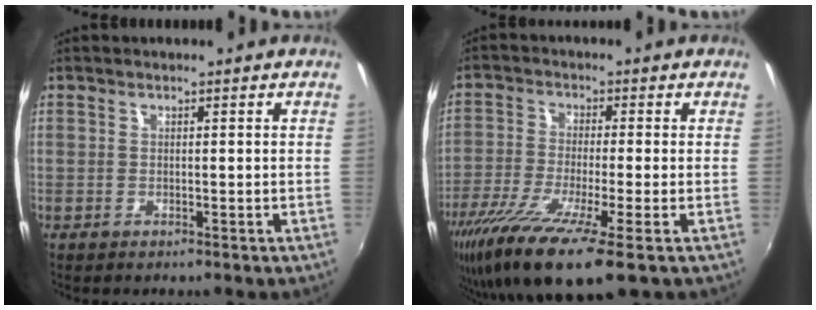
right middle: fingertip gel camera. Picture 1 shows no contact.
{"total": 14.2, "force": [-8.6, 1.4, 11.2], "torque": [-0.237, -0.054, -0.158]}